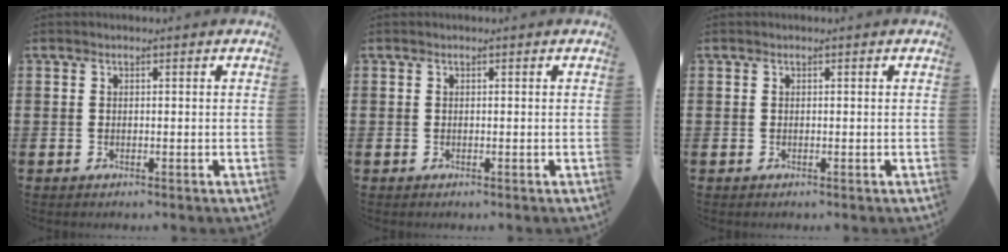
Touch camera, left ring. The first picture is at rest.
{"total": 0.0}
{"total": 0.0}